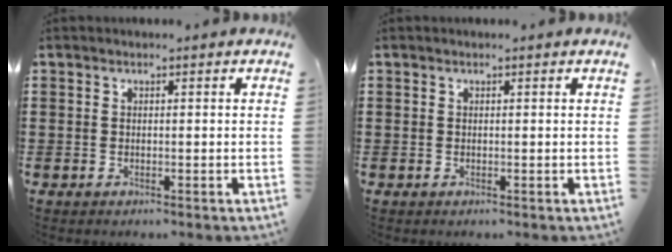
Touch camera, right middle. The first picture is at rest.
{"total": 0.0}